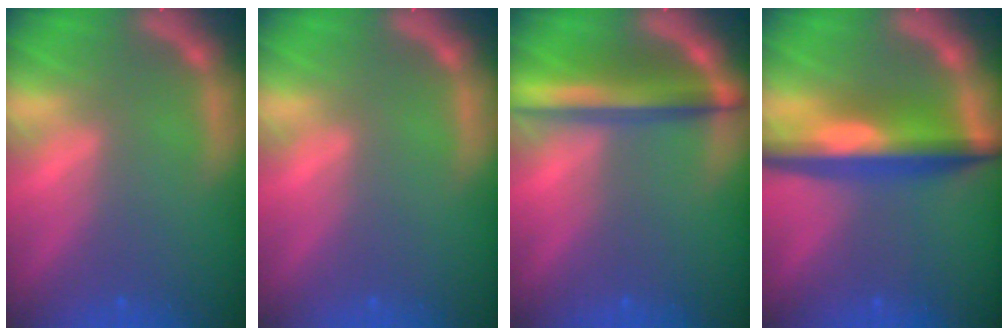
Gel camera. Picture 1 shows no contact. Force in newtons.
{"total": 0.0}
{"total": 6.0}
{"total": 7.4}